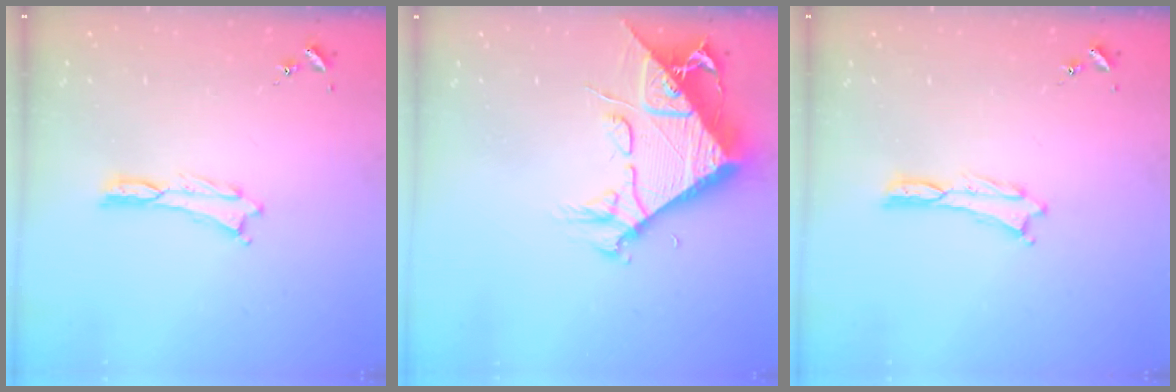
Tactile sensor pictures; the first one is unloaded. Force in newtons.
{"total": 10.6, "press": 10.6, "slide": 1.1}
{"total": 0.0}